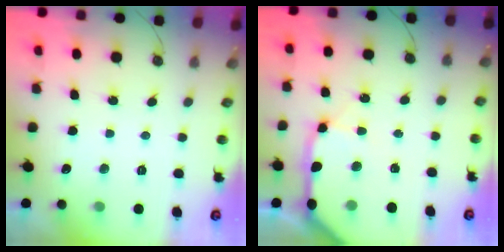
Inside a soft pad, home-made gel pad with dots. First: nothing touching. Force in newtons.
{"total": 15.4, "press": 15.2, "slide": 2.1}